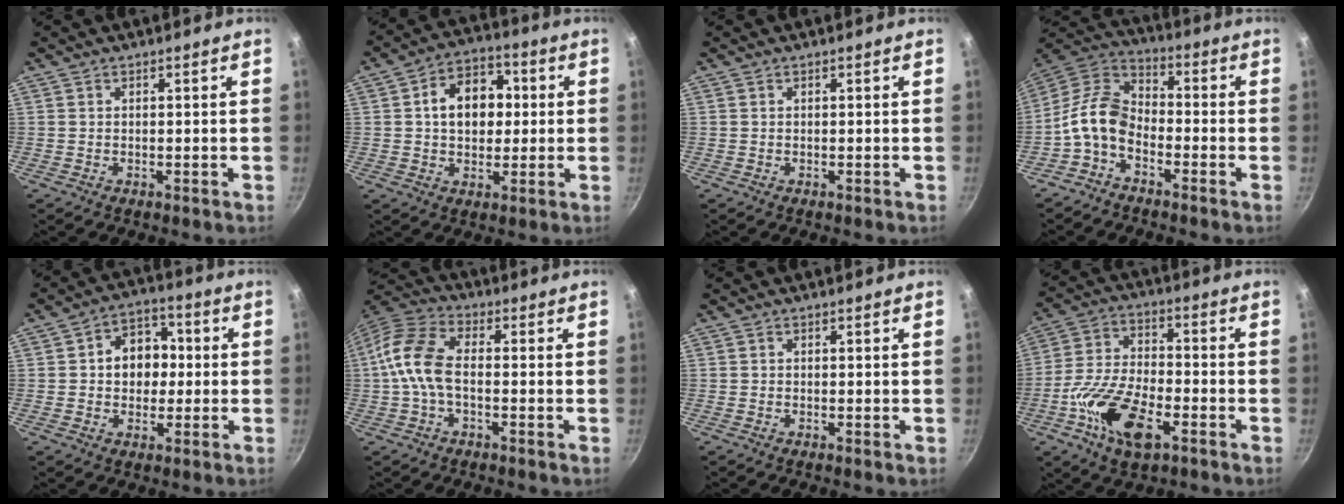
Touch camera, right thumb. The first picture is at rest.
{"total": 11.2, "force": [1.3, 8.2, 7.5], "torque": [-0.076, 0.016, 0.009]}
{"total": 0.0}
{"total": 9.9, "force": [-4.0, 6.3, 6.5], "torque": [-0.125, 0.060, -0.100]}
{"total": 9.1, "force": [0.5, 7.3, 5.5], "torque": [-0.033, 0.015, -0.002]}
{"total": 10.1, "force": [-1.1, 5.4, 8.5], "torque": [-0.174, 0.032, -0.041]}
{"total": 0.0}
{"total": 14.6, "force": [-5.9, 6.9, 11.5], "torque": [-0.217, 0.027, -0.119]}